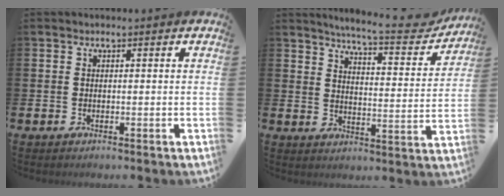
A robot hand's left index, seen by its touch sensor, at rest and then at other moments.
{"total": 7.2, "force": [6.8, 0.6, 2.4], "torque": [-0.061, -0.051, 0.111]}